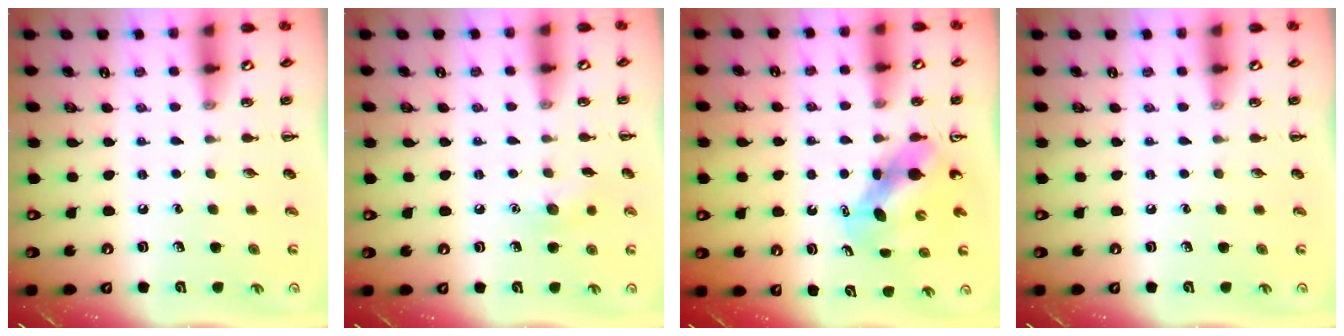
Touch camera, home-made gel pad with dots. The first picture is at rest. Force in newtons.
{"total": 6.6, "press": 6.4, "slide": 1.5}
{"total": 5.3, "press": 5.3, "slide": 0.9}
{"total": 0.0}